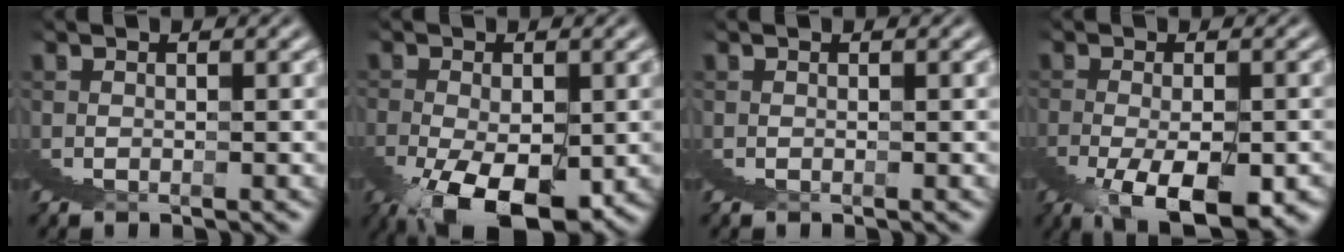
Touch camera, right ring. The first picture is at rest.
{"total": 4.8, "force": [-2.3, 0.8, 4.1], "torque": [-0.058, -0.019, -0.024]}
{"total": 0.0}
{"total": 4.9, "force": [-2.4, 0.8, 4.2], "torque": [-0.055, -0.009, -0.031]}